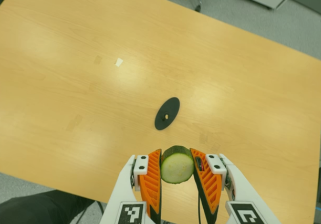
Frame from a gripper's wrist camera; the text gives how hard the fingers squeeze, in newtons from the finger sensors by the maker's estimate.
{"total": 10.0, "left": 9.5, "right": 10.4}